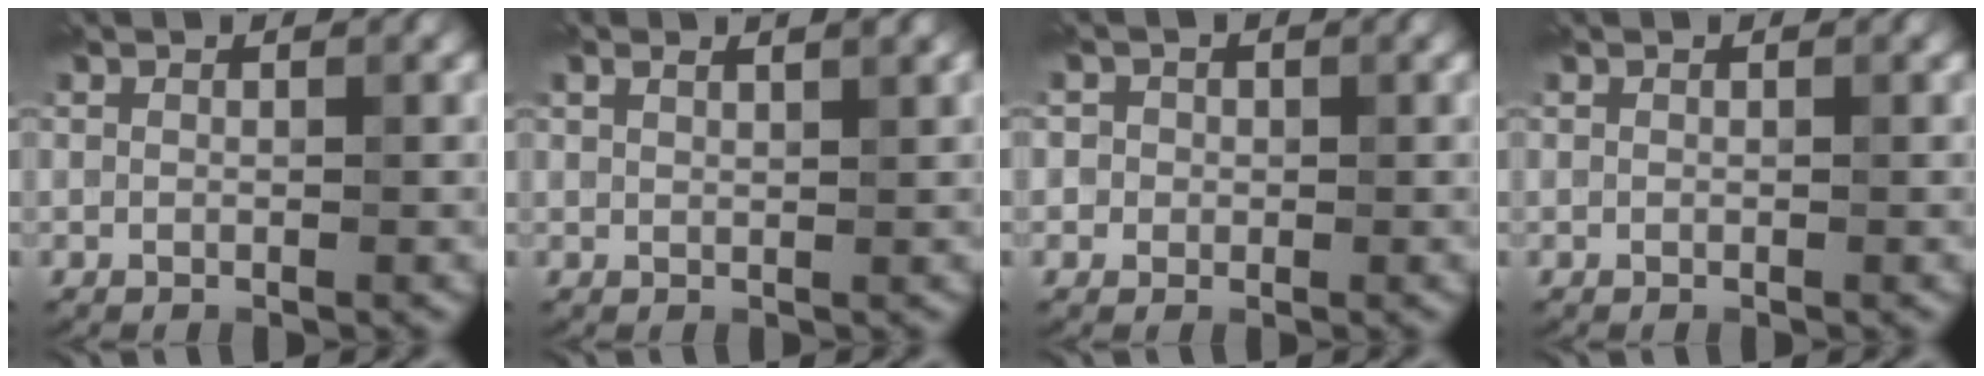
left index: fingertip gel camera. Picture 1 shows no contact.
{"total": 1.7, "force": [1.2, 0.4, 1.1], "torque": [-0.017, 0.004, 0.019]}
{"total": 2.1, "force": [0.6, 1.9, 0.6], "torque": [0.010, 0.006, 0.000]}
{"total": 0.0}